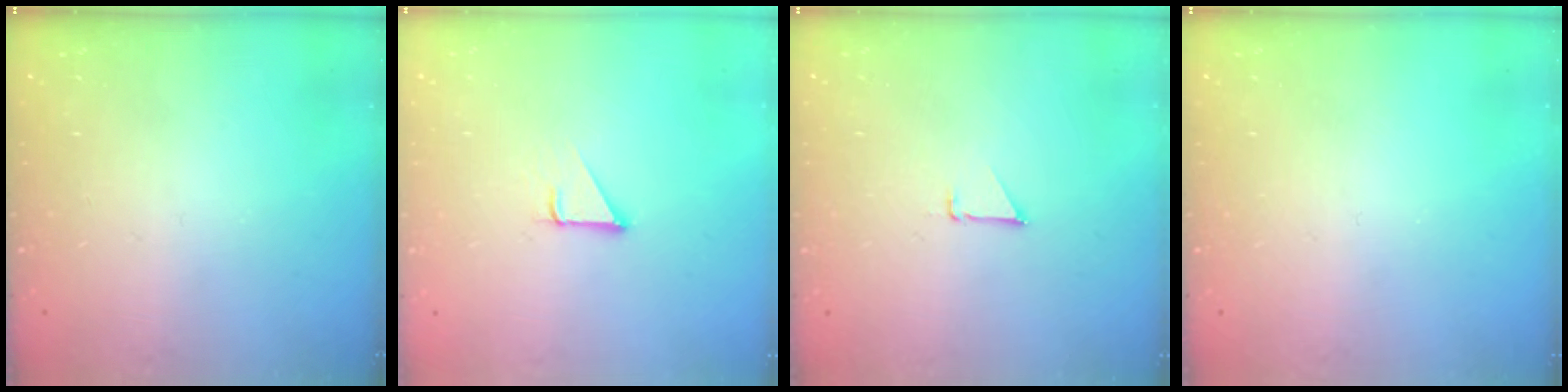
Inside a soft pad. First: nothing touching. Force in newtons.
{"total": 1.6, "press": 1.6, "slide": 0.2}
{"total": 0.8, "press": 0.8, "slide": 0.1}
{"total": 0.0}